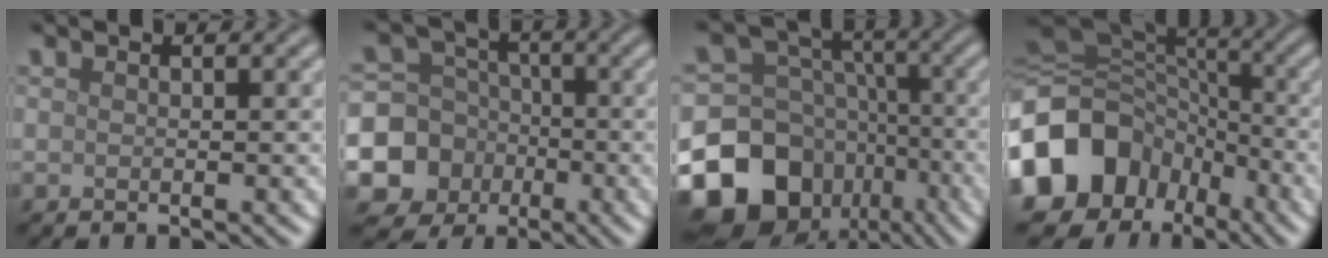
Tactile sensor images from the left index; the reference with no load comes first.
{"total": 10.2, "force": [-3.3, 9.4, 2.3], "torque": [-0.059, -0.021, -0.088]}
{"total": 16.2, "force": [-7.8, 12.5, 6.7], "torque": [-0.149, -0.023, -0.140]}
{"total": 16.5, "force": [-6.3, 13.5, 7.0], "torque": [-0.186, -0.007, -0.131]}